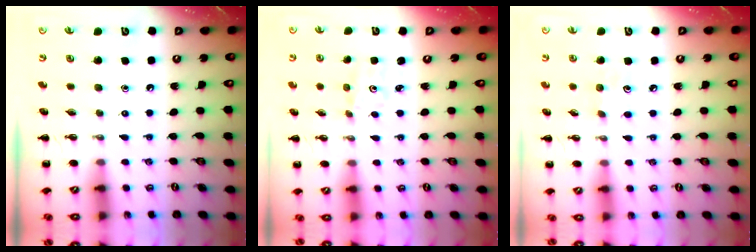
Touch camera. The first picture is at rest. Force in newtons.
{"total": 1.2, "press": 1.1, "slide": 0.4}
{"total": 6.0, "press": 5.7, "slide": 1.7}